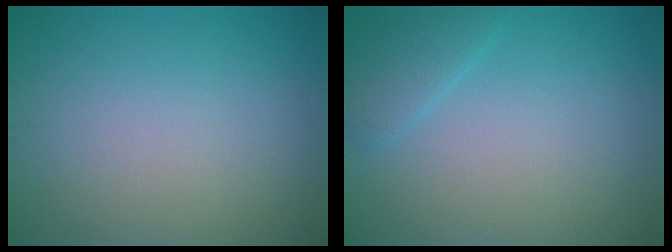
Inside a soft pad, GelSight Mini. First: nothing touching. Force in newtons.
{"total": 1.7, "press": 1.7, "slide": 0.1}